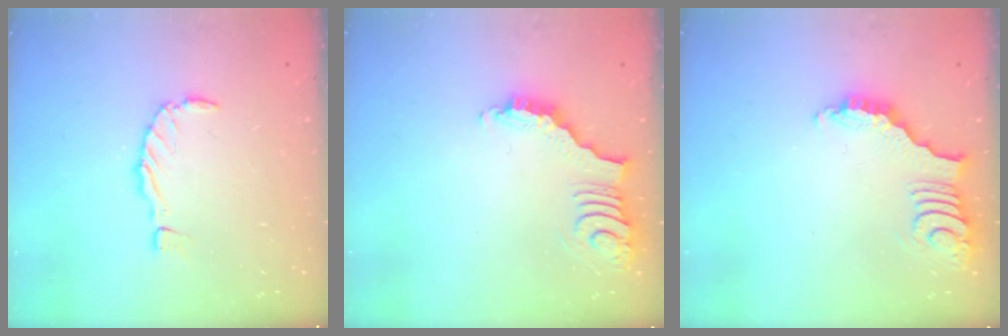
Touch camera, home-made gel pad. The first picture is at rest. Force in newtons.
{"total": 3.9, "press": 3.9, "slide": 0.7}
{"total": 3.8, "press": 3.7, "slide": 0.5}